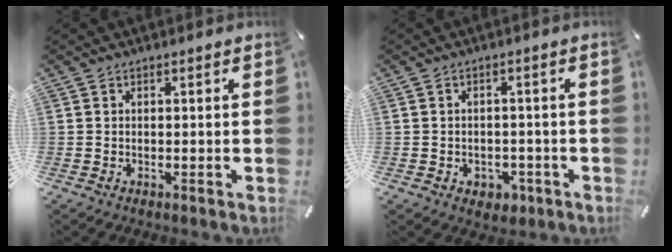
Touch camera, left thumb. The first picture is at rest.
{"total": 3.6, "force": [-1.1, 3.1, 1.5], "torque": [-0.020, 0.003, -0.022]}